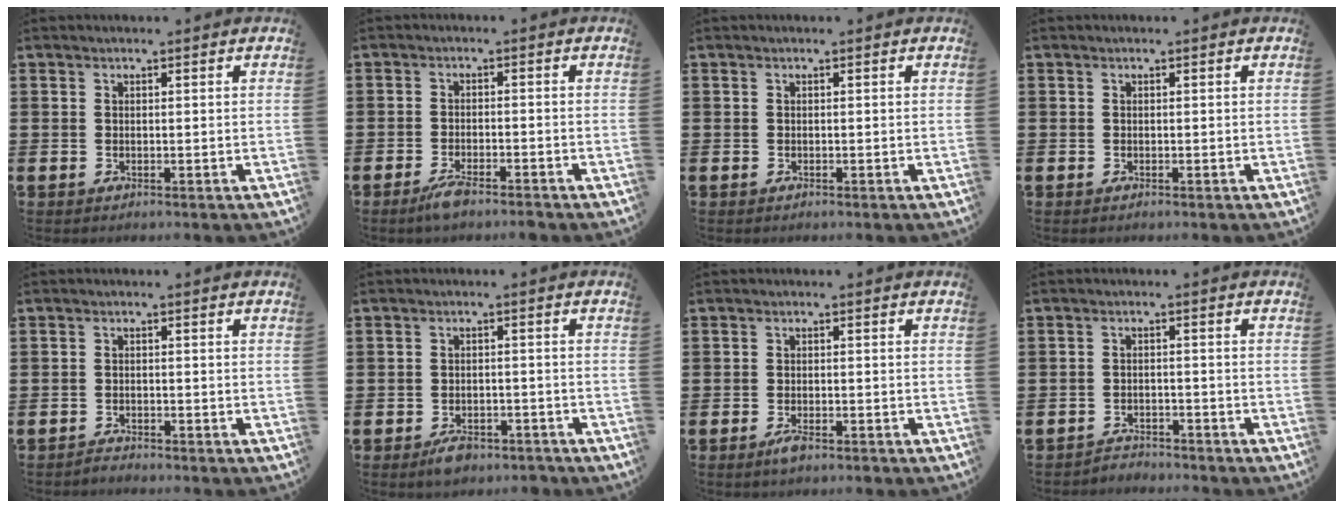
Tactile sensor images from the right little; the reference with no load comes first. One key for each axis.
{"total": 2.9, "fx": -2.1, "fy": 0.4, "fz": 1.9, "tx": -0.039, "ty": 0.005, "tz": -0.042}
{"total": 0.0}
{"total": 0.0}
{"total": 1.2, "fx": -1.2, "fy": 0.0, "fz": -0.1, "tx": -0.002, "ty": 0.003, "tz": -0.026}
{"total": 2.5, "fx": -2.0, "fy": 1.1, "fz": 0.9, "tx": -0.020, "ty": 0.007, "tz": -0.041}
{"total": 2.1, "fx": -1.2, "fy": 0.6, "fz": 1.6, "tx": -0.028, "ty": 0.003, "tz": -0.024}
{"total": 2.0, "fx": -2.0, "fy": 0.1, "fz": -0.3, "tx": -0.002, "ty": 0.004, "tz": -0.046}